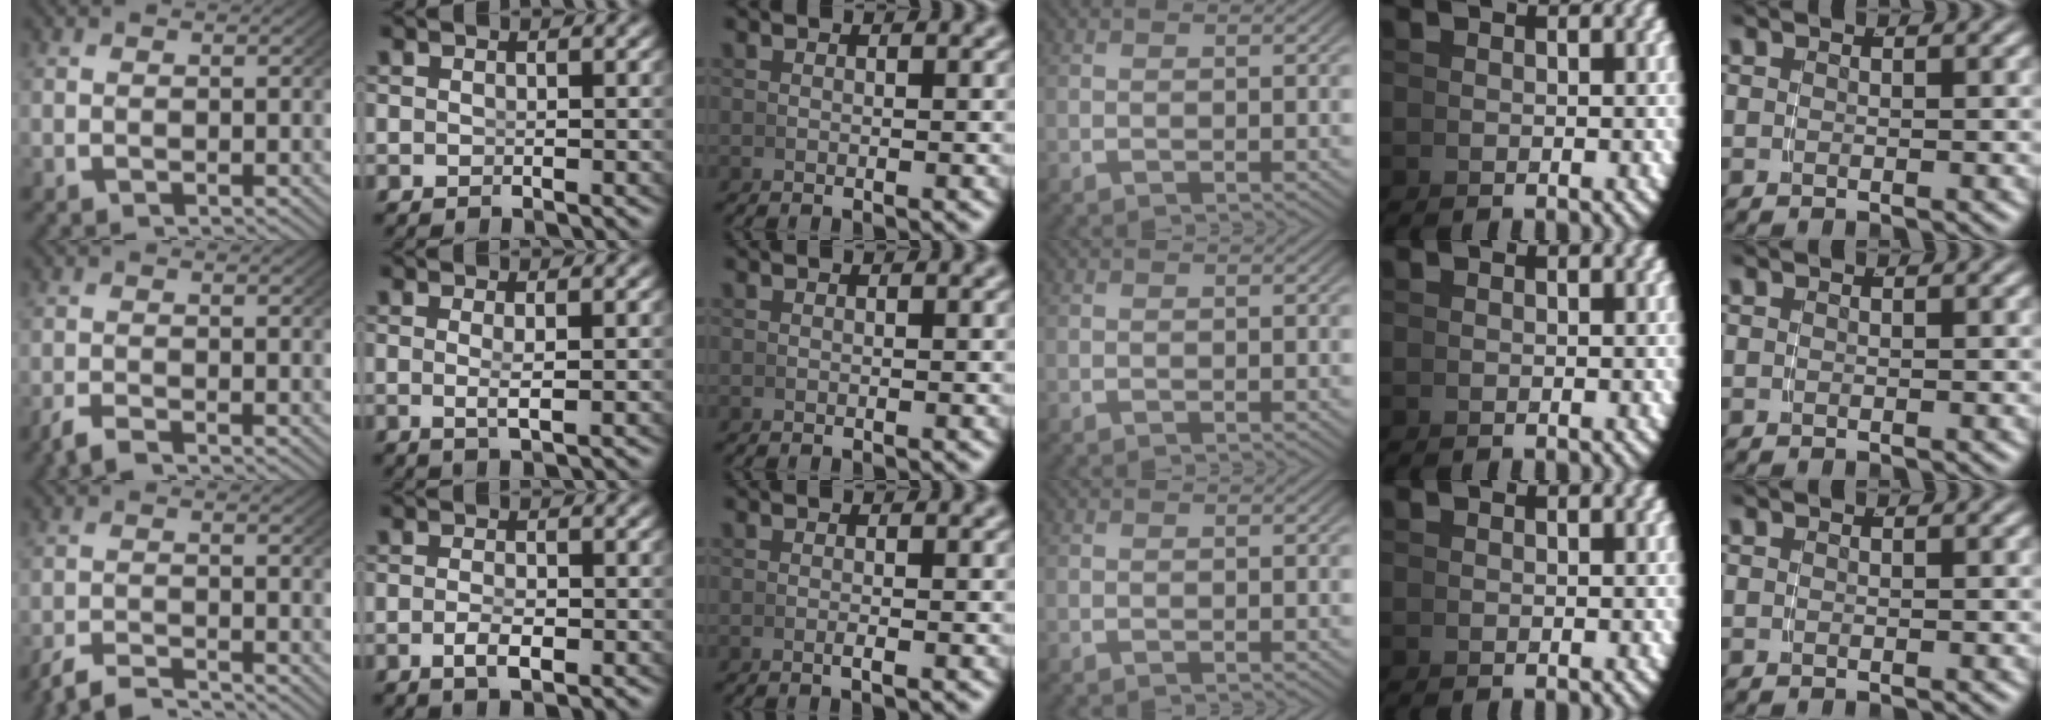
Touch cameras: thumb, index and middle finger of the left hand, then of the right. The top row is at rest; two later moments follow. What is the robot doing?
{"motion": "grasp_and_lifting", "object": "photo album"}